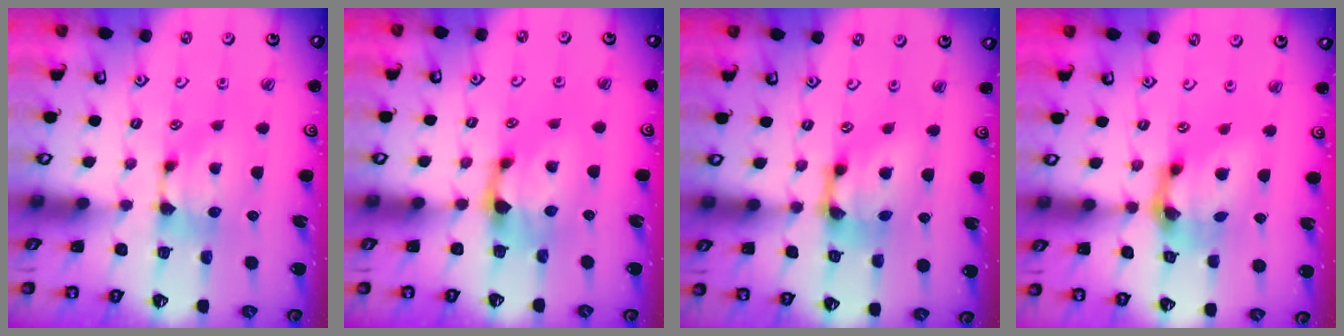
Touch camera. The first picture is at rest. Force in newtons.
{"total": 1.9, "press": 1.3, "slide": 1.4}
{"total": 5.5, "press": 4.5, "slide": 3.1}
{"total": 6.6, "press": 6.2, "slide": 2.3}